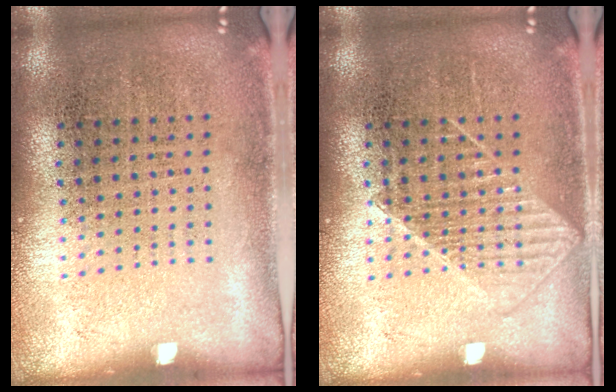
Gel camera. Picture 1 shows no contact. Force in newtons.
{"total": 1.5, "press": 1.5, "slide": 0.3}